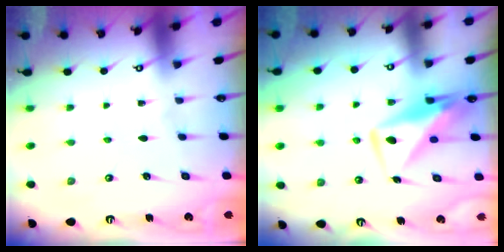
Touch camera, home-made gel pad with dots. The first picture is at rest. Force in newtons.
{"total": 10.2, "press": 10.2, "slide": 0.9}